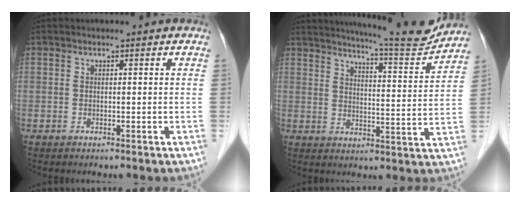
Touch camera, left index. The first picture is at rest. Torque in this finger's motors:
{"motor_torque": [0.49, -0.97, 0.29, 0.07]}